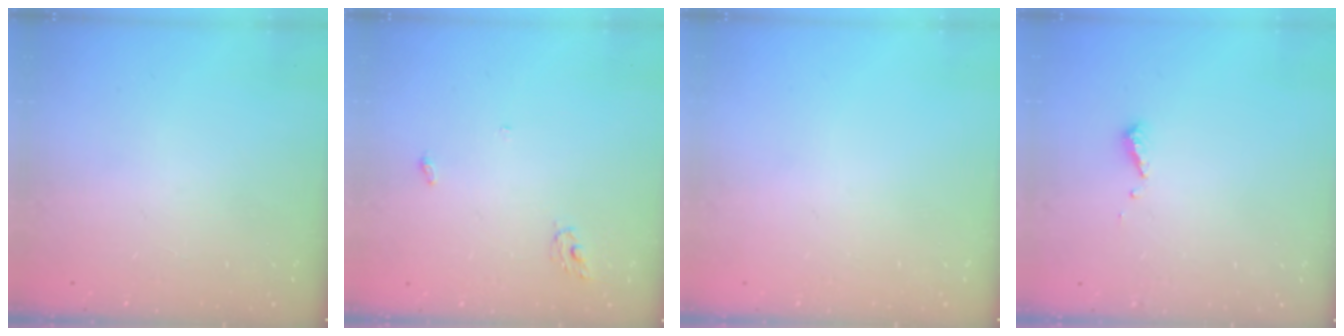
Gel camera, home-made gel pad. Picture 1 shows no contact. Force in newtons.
{"total": 4.0, "press": 4.0, "slide": 0.3}
{"total": 0.0}
{"total": 4.2, "press": 4.2, "slide": 0.3}